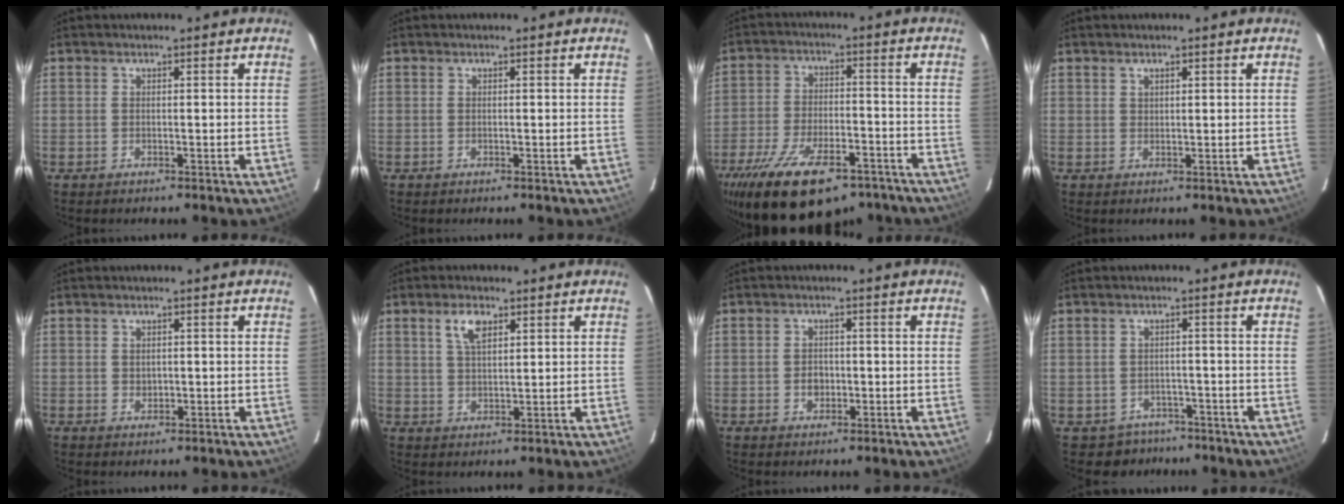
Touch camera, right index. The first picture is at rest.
{"total": 0.0}
{"total": 21.9, "force": [-15.1, 9.3, 12.9], "torque": [-0.255, -0.031, -0.230]}
{"total": 1.2, "force": [0.9, 0.7, 0.5], "torque": [-0.005, 0.003, 0.016]}
{"total": 1.4, "force": [0.1, 1.3, 0.6], "torque": [-0.006, 0.000, 0.004]}
{"total": 4.8, "force": [2.5, 2.1, 3.4], "torque": [-0.063, 0.008, 0.048]}
{"total": 2.7, "force": [-0.6, 2.2, 1.4], "torque": [-0.024, 0.004, -0.008]}
{"total": 4.9, "force": [-3.4, 3.5, 0.0], "torque": [-0.008, 0.024, -0.045]}